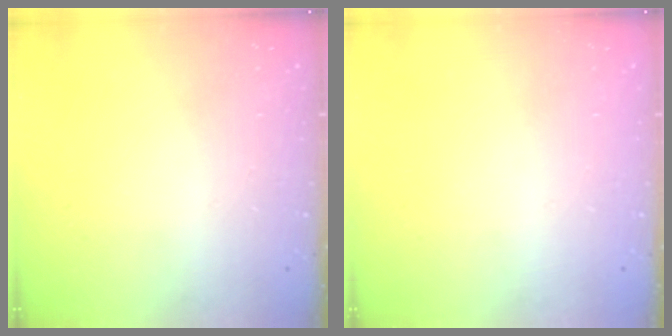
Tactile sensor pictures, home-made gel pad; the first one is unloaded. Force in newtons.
{"total": 0.0}